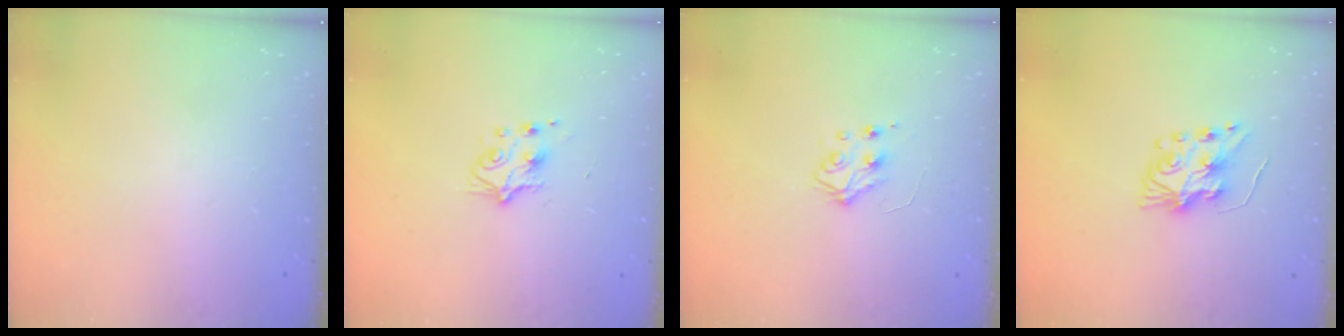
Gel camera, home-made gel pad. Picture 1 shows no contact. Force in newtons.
{"total": 5.5, "press": 5.4, "slide": 0.7}
{"total": 5.5, "press": 5.5, "slide": 0.6}
{"total": 7.8, "press": 7.8, "slide": 0.7}